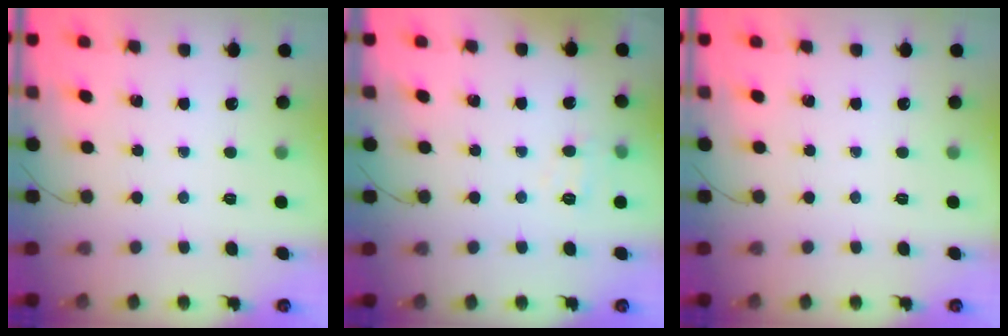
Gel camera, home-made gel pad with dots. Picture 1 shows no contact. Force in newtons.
{"total": 4.8, "press": 4.6, "slide": 1.2}
{"total": 0.0}